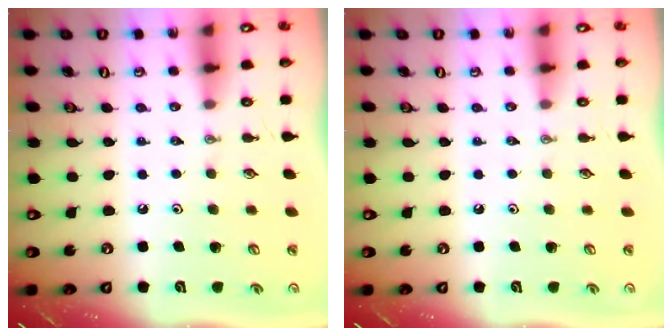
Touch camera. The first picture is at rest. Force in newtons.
{"total": 0.0}